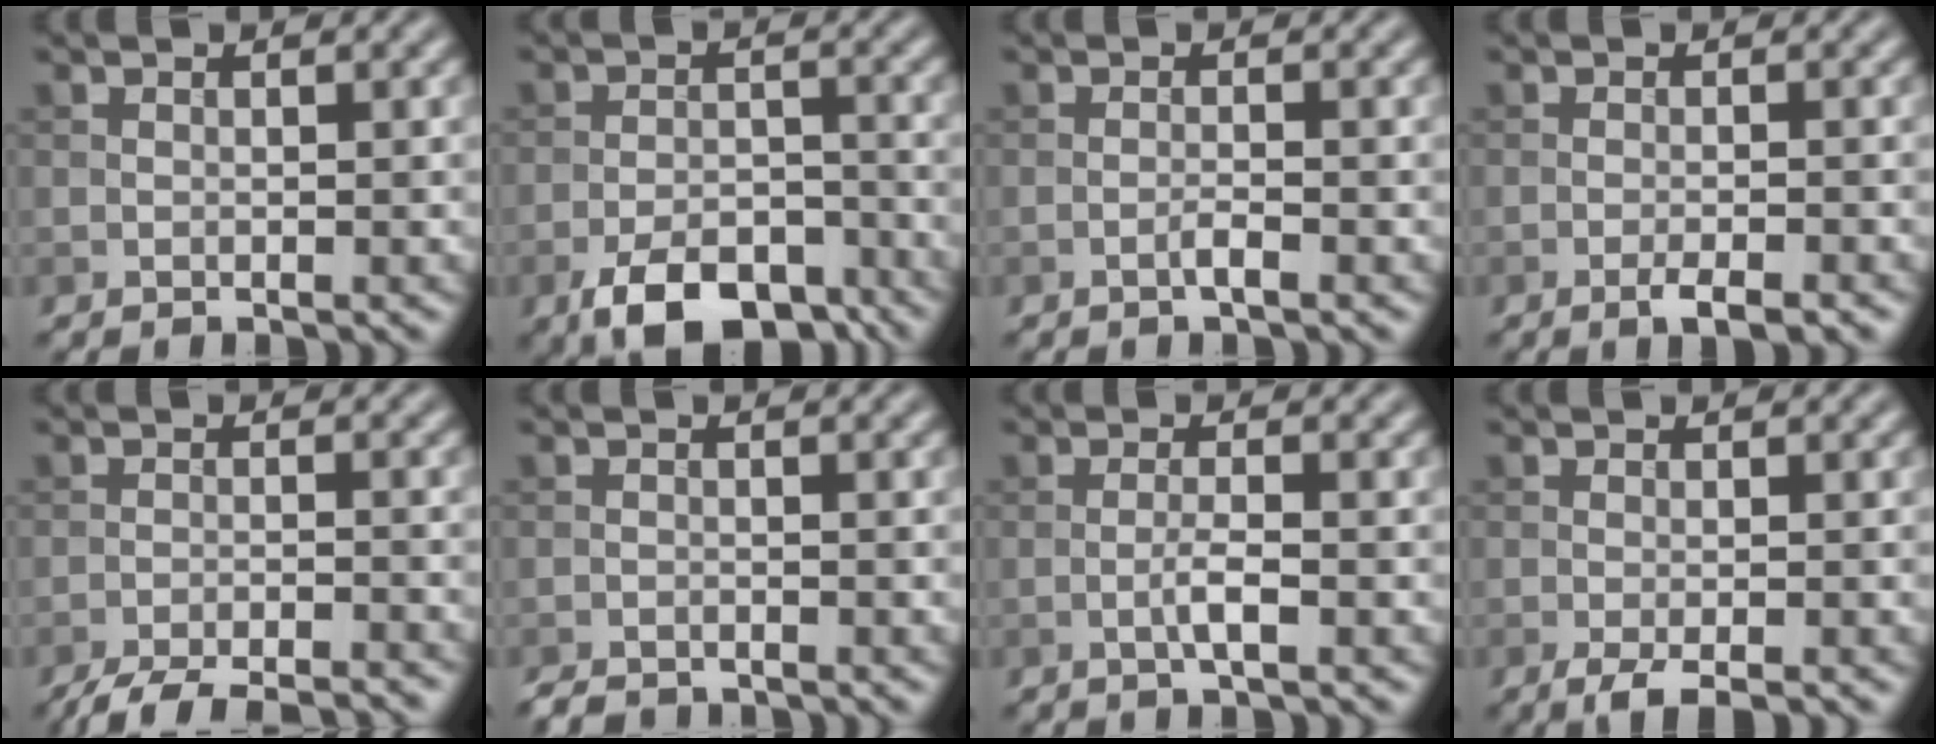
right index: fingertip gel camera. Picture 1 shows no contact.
{"total": 7.8, "force": [-5.4, 3.5, 4.6], "torque": [-0.071, -0.011, -0.092]}
{"total": 1.1, "force": [-0.6, 0.1, 0.9], "torque": [-0.017, 0.003, -0.014]}
{"total": 2.3, "force": [-1.4, 0.4, 1.8], "torque": [-0.029, 0.000, -0.026]}
{"total": 7.3, "force": [-6.6, 1.3, 2.9], "torque": [-0.047, -0.015, -0.100]}
{"total": 1.6, "force": [-1.5, 0.4, 0.4], "torque": [-0.003, -0.004, -0.029]}
{"total": 1.9, "force": [-0.7, 0.2, 1.7], "torque": [-0.035, 0.003, -0.016]}
{"total": 2.6, "force": [-1.5, 0.5, 2.1], "torque": [-0.038, -0.002, -0.032]}